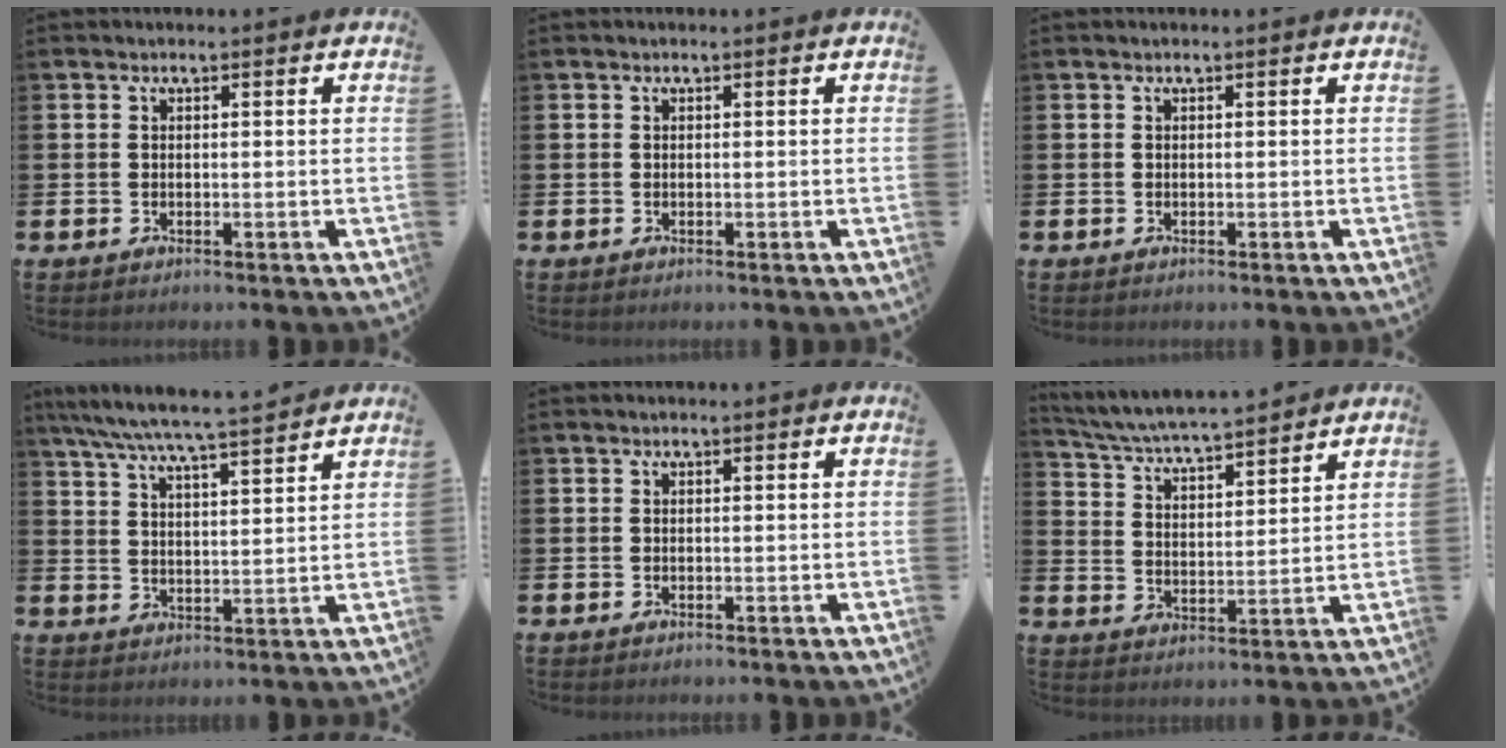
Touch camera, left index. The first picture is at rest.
{"total": 0.0}
{"total": 0.0}
{"total": 7.1, "force": [6.7, 0.2, 2.4], "torque": [-0.073, -0.038, 0.118]}
{"total": 0.0}
{"total": 5.6, "force": [5.5, 0.1, 1.0], "torque": [-0.048, -0.041, 0.094]}